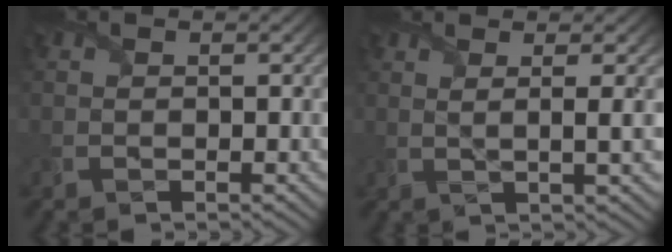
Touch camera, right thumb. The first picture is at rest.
{"total": 4.7, "force": [1.2, 0.8, 4.4], "torque": [-0.071, 0.015, 0.018]}